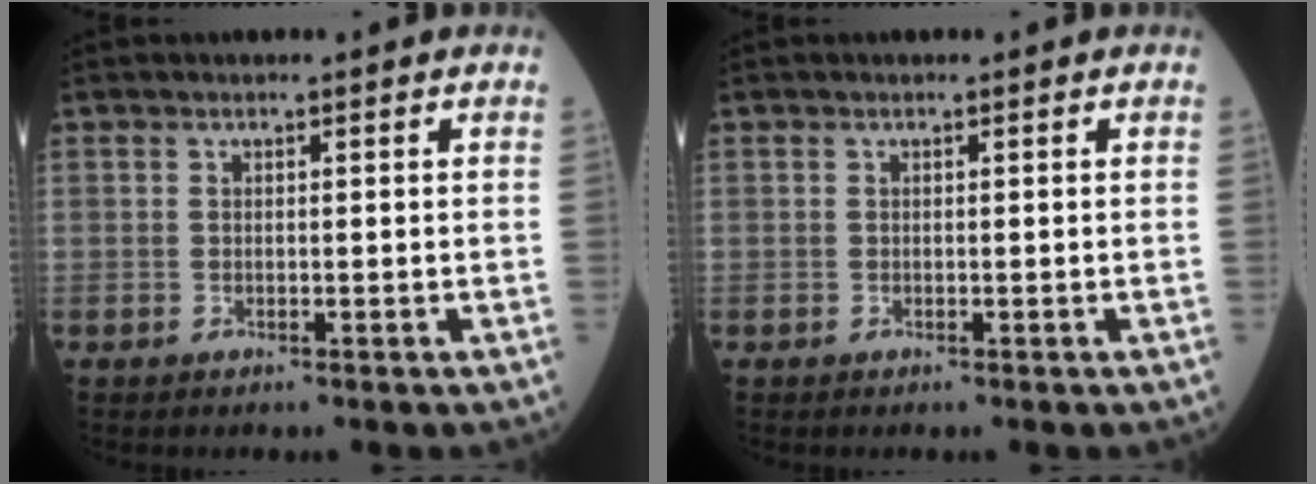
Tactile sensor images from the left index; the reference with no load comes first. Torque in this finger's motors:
{"motor_torque": [-0.13, 0.13, 0.00, 0.01]}